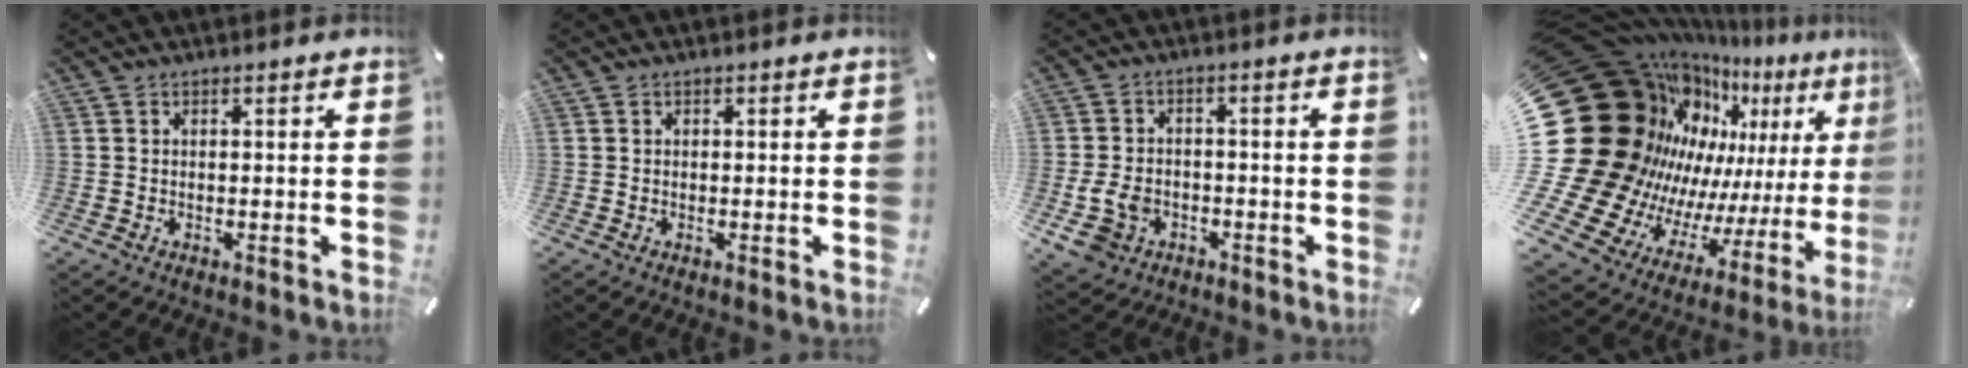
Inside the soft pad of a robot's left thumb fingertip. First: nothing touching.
{"total": 0.0}
{"total": 8.2, "force": [-3.0, 6.4, 4.1], "torque": [-0.108, 0.011, -0.056]}
{"total": 31.6, "force": [6.8, 23.3, 20.2], "torque": [-0.298, -0.134, 0.205]}